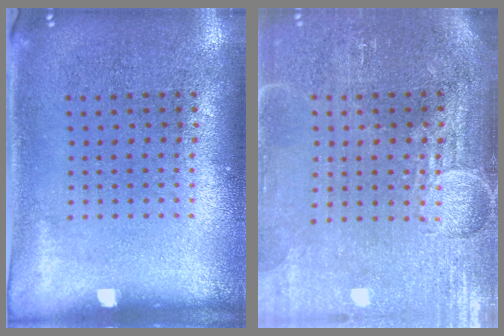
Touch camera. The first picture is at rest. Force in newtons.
{"total": 3.8, "press": 3.6, "slide": 1.4}